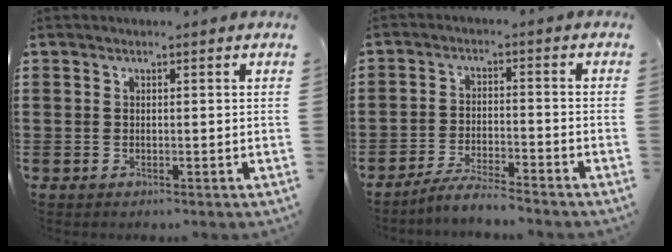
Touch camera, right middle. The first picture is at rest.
{"total": 4.2, "force": [-4.0, 0.1, 1.4], "torque": [-0.032, 0.001, -0.082]}